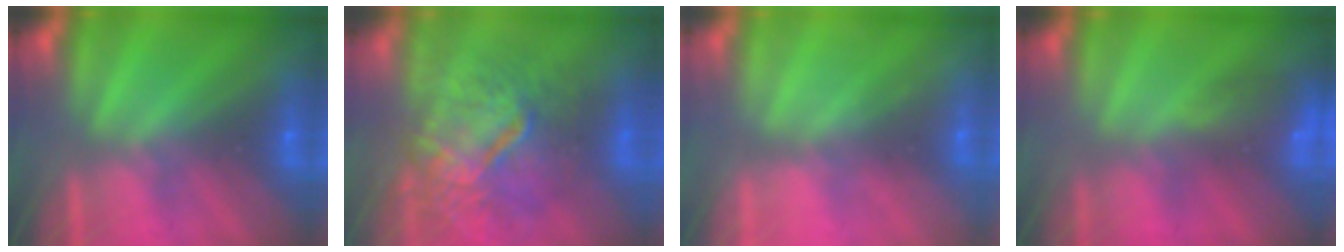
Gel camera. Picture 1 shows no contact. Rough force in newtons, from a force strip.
{"total": 7.4}
{"total": 2.2}
{"total": 8.7}